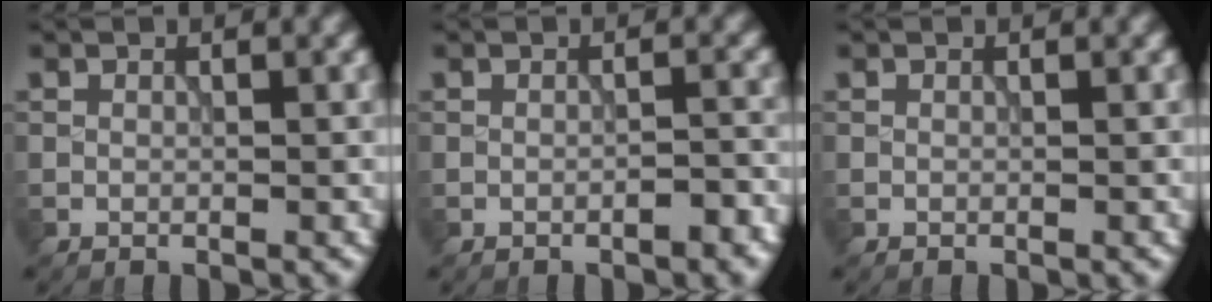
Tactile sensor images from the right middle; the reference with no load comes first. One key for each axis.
{"total": 1.7, "fx": -1.0, "fy": 0.4, "fz": 1.3, "tx": -0.017, "ty": 0.004, "tz": -0.015}
{"total": 0.0}